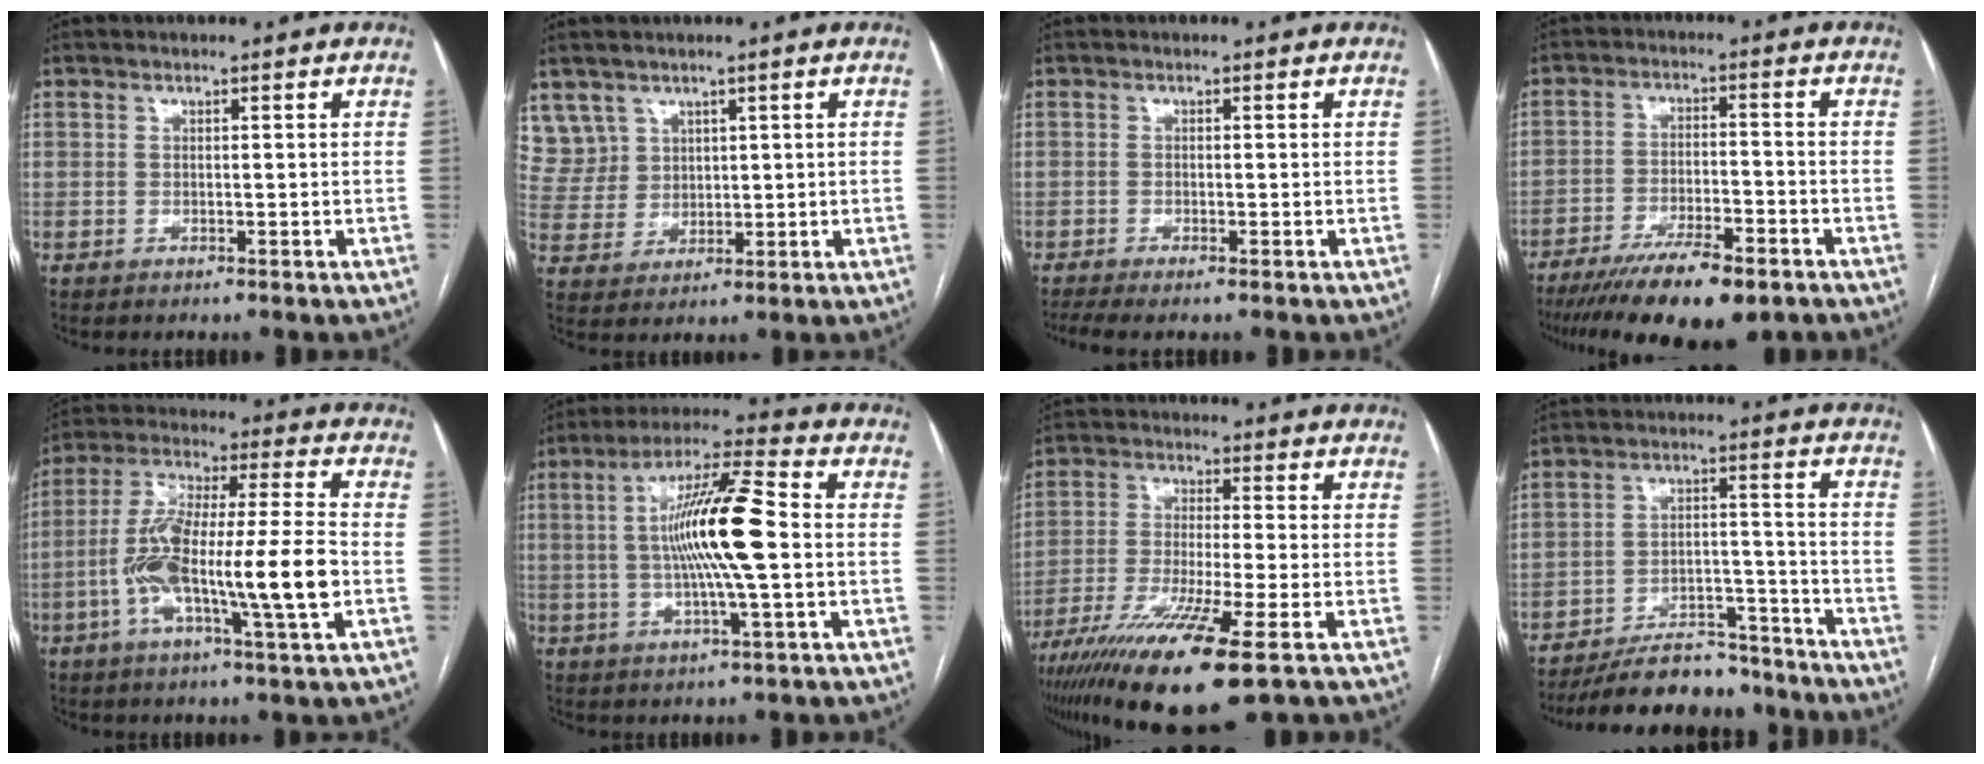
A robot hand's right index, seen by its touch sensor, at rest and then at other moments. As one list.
[{"total": 6.7, "force": [4.2, 5.3, 0.0], "torque": [-0.002, 0.015, 0.098]}, {"total": 3.3, "force": [-2.4, 0.1, 2.2], "torque": [-0.037, -0.007, -0.043]}, {"total": 14.0, "force": [-10.0, 3.0, 9.3], "torque": [-0.154, -0.029, -0.162]}, {"total": 17.4, "force": [-3.8, 1.2, 16.9], "torque": [-0.321, 0.004, -0.071]}, {"total": 13.5, "force": [0.1, 0.7, 13.5], "torque": [-0.248, 0.009, -0.002]}, {"total": 15.0, "force": [-8.6, 0.1, 12.2], "torque": [-0.238, -0.044, -0.153]}, {"total": 13.7, "force": [-12.4, 4.1, 4.2], "torque": [-0.055, 0.023, -0.185]}]